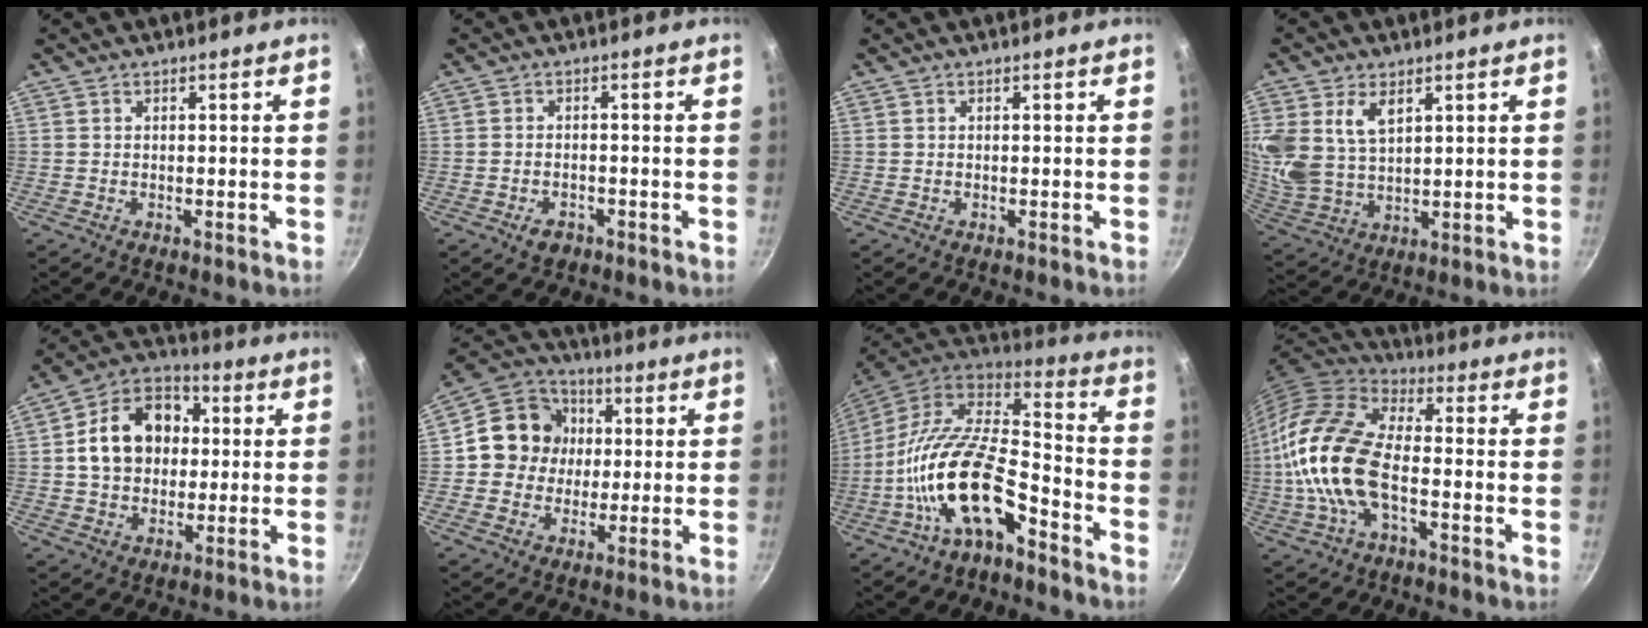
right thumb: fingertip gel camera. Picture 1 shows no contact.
{"total": 2.9, "force": [-1.7, 1.9, 1.3], "torque": [-0.018, 0.016, -0.023]}
{"total": 0.0}
{"total": 12.6, "force": [5.2, 8.1, 8.1], "torque": [-0.172, -0.020, 0.114]}
{"total": 15.2, "force": [1.8, 11.9, 9.2], "torque": [-0.124, 0.029, 0.018]}
{"total": 12.6, "force": [1.2, 11.6, 4.8], "torque": [-0.046, 0.019, 0.003]}
{"total": 20.2, "force": [-8.6, 8.9, 15.9], "torque": [-0.274, 0.058, -0.172]}
{"total": 17.9, "force": [-3.1, 9.3, 14.9], "torque": [-0.281, 0.031, -0.073]}